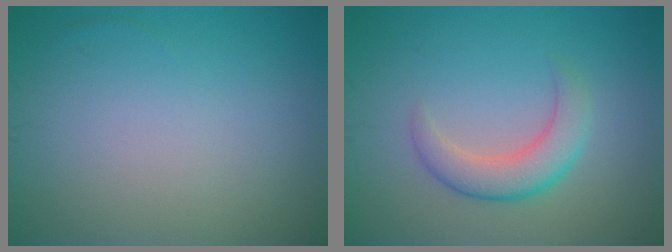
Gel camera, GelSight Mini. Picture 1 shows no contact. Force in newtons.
{"total": 3.5, "press": 3.5, "slide": 0.4}